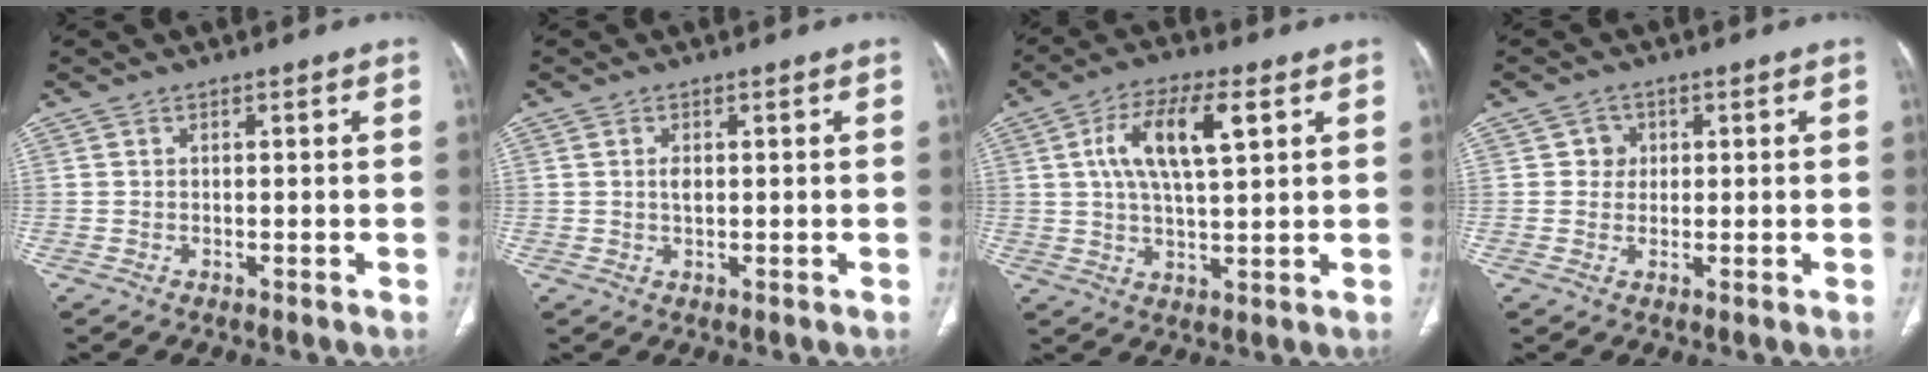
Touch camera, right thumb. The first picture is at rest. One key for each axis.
{"total": 1.6, "fx": 0.2, "fy": 0.9, "fz": 1.3, "tx": -0.022, "ty": -0.001, "tz": 0.006}
{"total": 11.8, "fx": 3.8, "fy": 4.3, "fz": 10.3, "tx": -0.193, "ty": 0.005, "tz": 0.068}
{"total": 2.6, "fx": 0.6, "fy": 2.5, "fz": 0.4, "tx": 0.012, "ty": 0.003, "tz": 0.005}